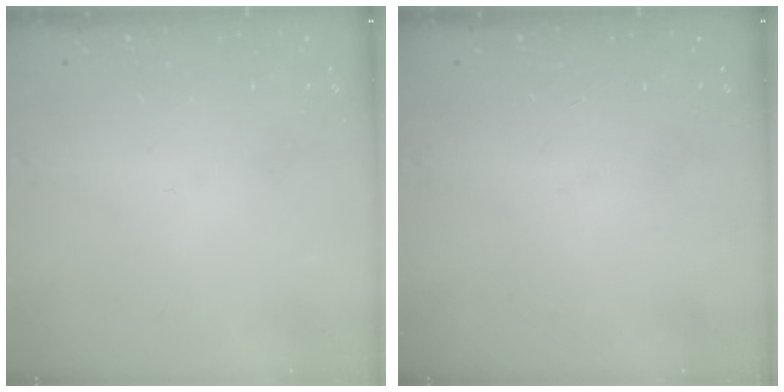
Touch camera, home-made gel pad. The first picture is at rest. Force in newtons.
{"total": 0.0}